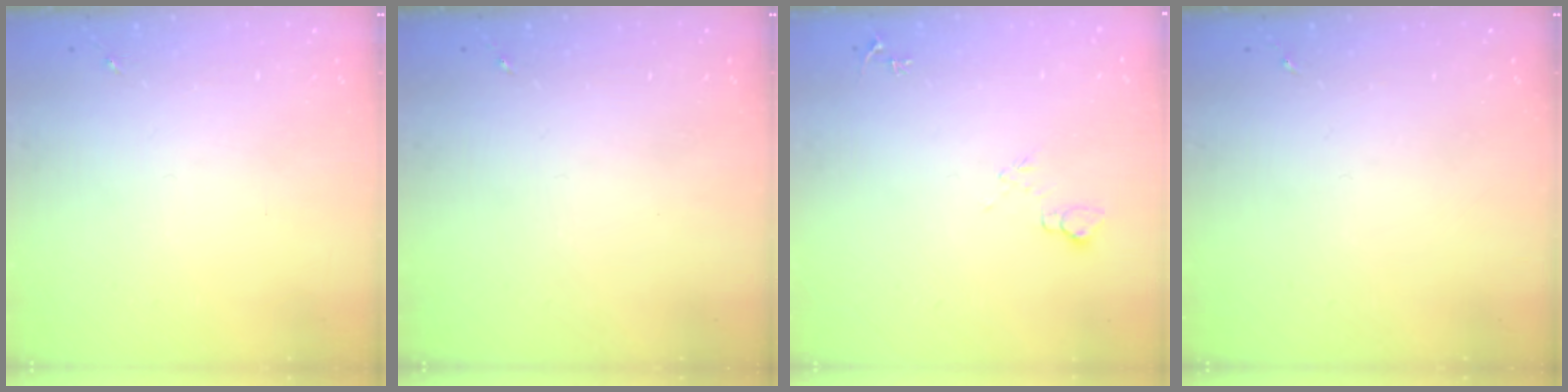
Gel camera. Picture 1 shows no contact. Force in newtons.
{"total": 0.0}
{"total": 6.7, "press": 6.7, "slide": 0.8}
{"total": 0.0}